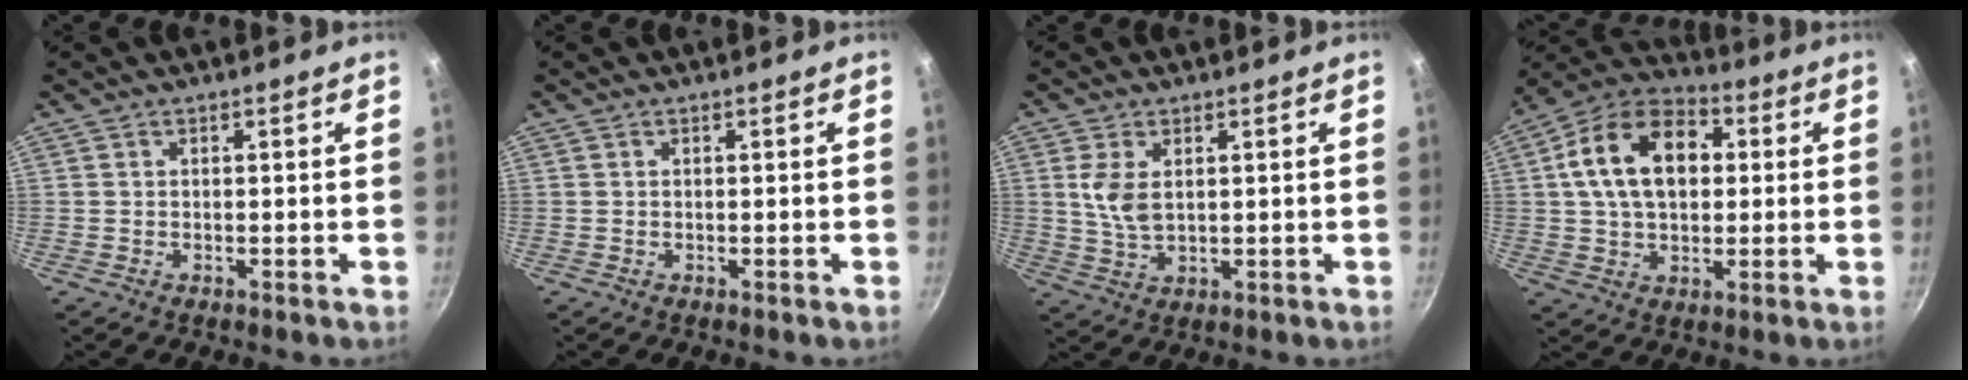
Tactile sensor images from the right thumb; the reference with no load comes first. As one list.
[{"total": 0.0}, {"total": 5.8, "force": [1.4, 3.3, 4.6], "torque": [-0.092, -0.008, 0.031]}, {"total": 16.5, "force": [2.9, 11.0, 11.9], "torque": [-0.175, 0.024, 0.034]}]